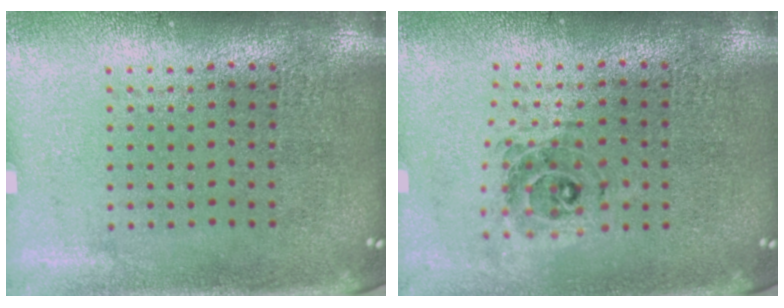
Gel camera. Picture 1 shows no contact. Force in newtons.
{"total": 0.7, "press": 0.7, "slide": 0.2}